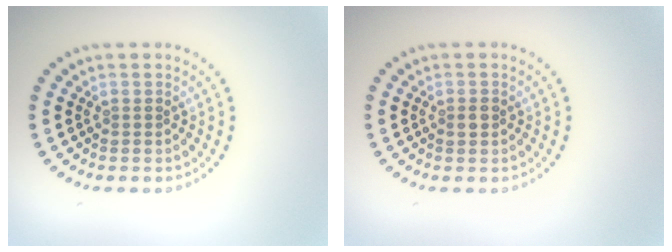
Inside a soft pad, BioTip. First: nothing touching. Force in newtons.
{"total": 1.2, "press": 1.2, "slide": 0.1}